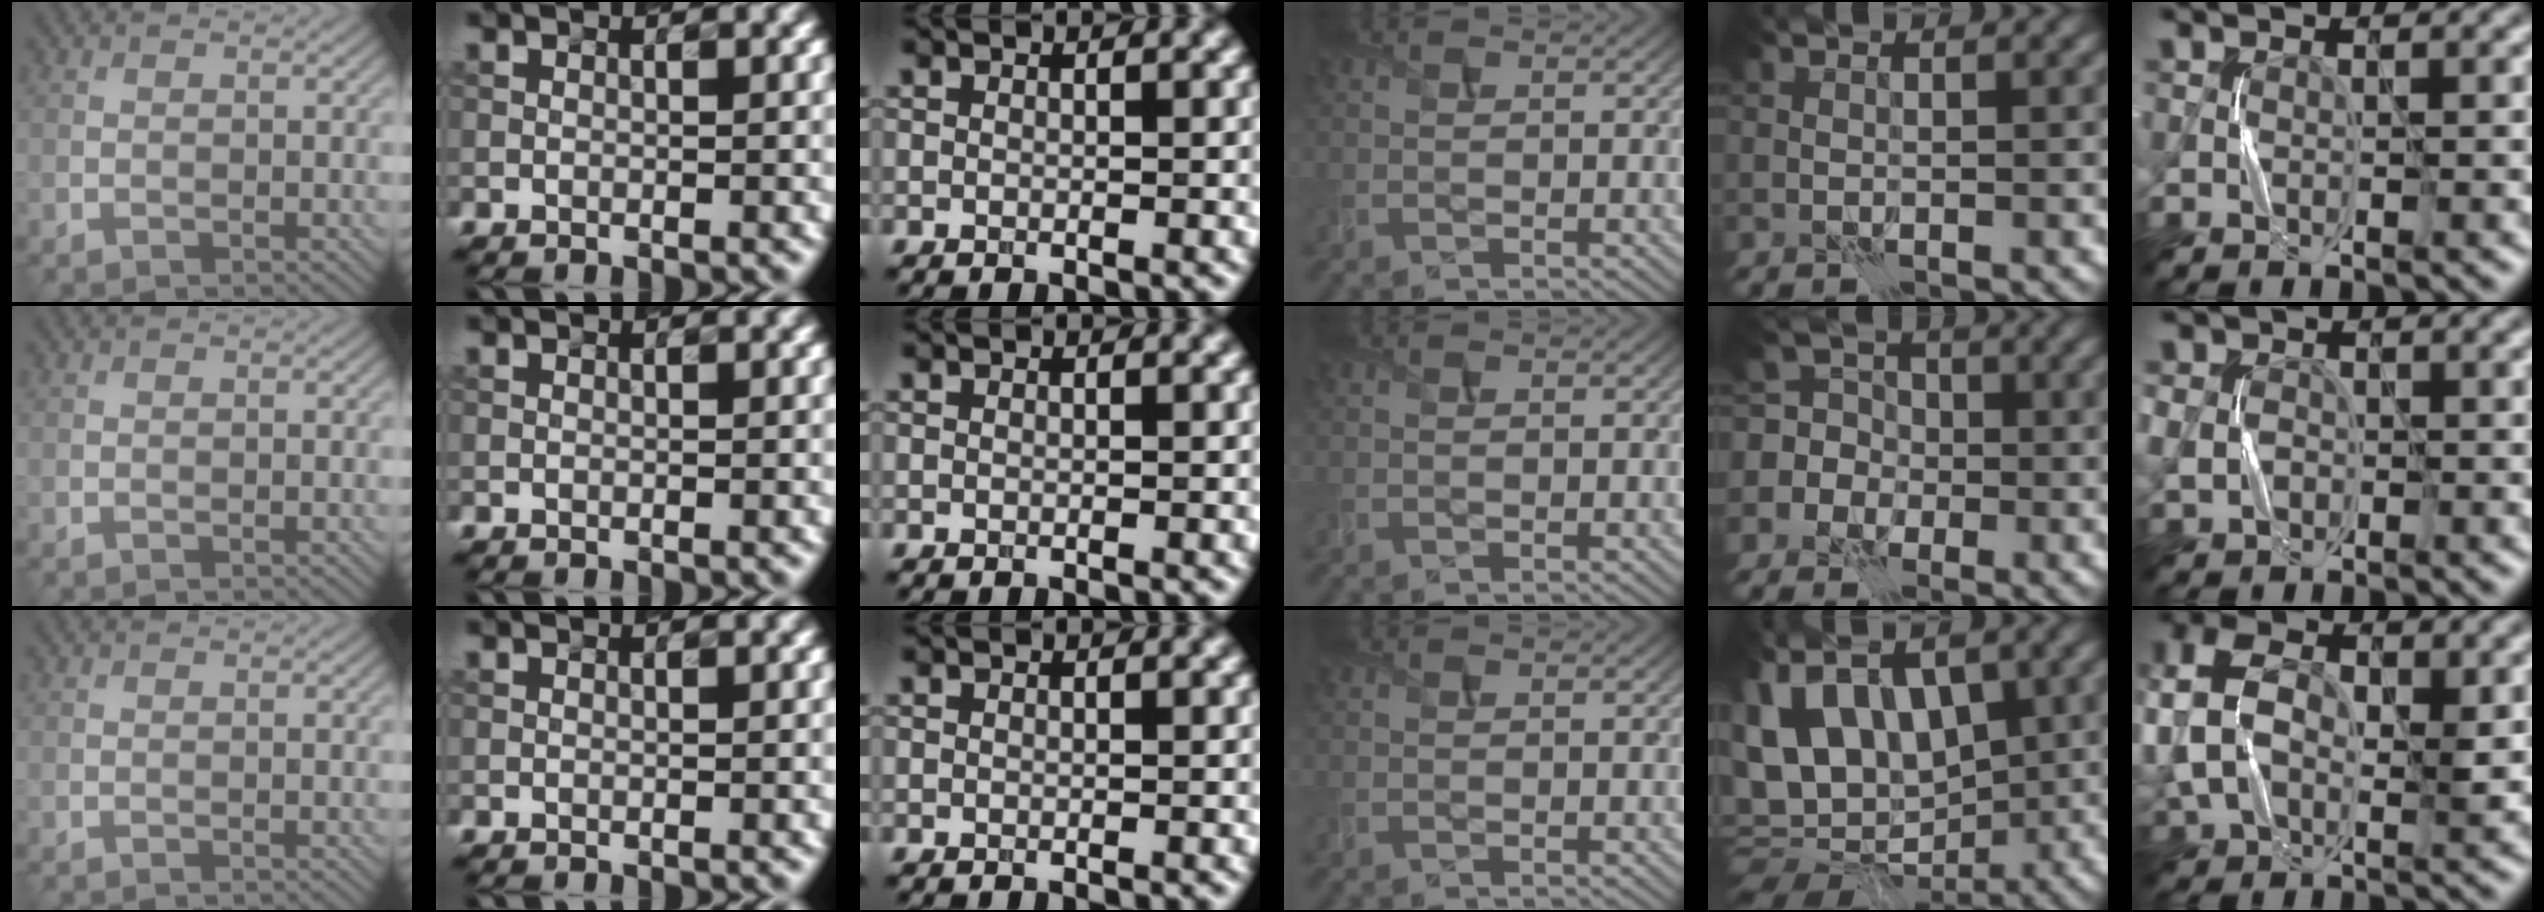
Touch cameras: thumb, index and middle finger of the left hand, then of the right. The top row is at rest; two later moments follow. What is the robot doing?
{"motion": "press", "object": "gel pad"}